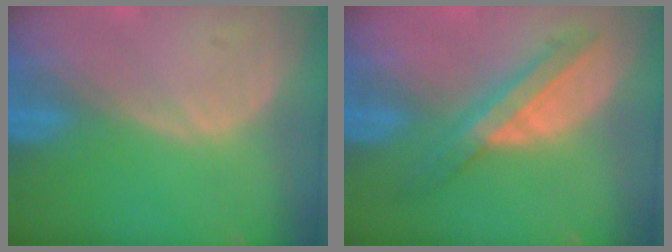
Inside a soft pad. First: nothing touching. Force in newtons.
{"total": 5.7, "press": 5.7, "slide": 0.3}